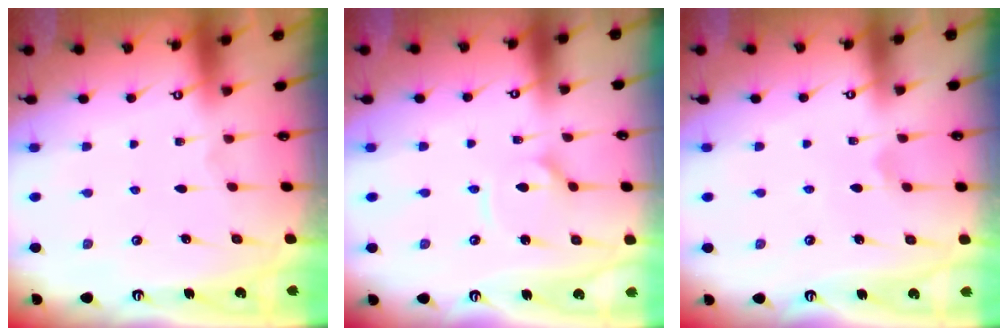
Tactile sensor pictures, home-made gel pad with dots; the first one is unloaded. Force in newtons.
{"total": 4.0, "press": 4.0, "slide": 0.8}
{"total": 2.8, "press": 2.8, "slide": 0.6}